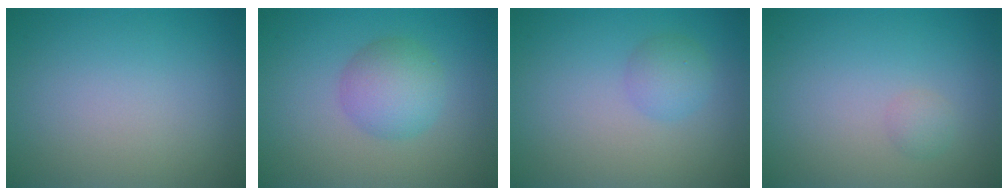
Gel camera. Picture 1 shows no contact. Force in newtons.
{"total": 3.8, "press": 3.8, "slide": 0.0}
{"total": 1.8, "press": 1.8, "slide": 0.1}
{"total": 0.9, "press": 0.9, "slide": 0.0}